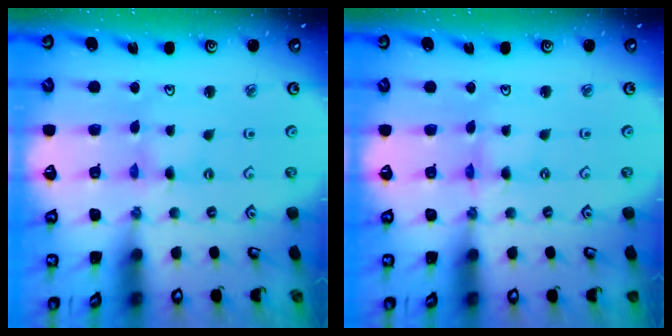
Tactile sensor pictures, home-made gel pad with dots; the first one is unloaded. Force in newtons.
{"total": 0.7, "press": 0.7, "slide": 0.2}